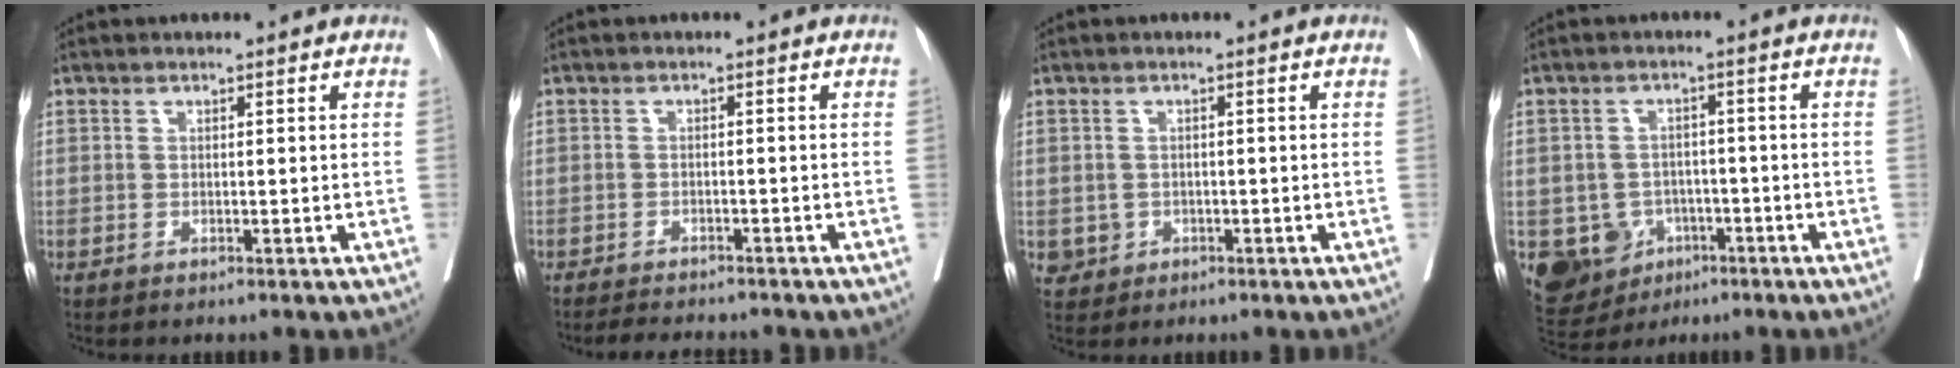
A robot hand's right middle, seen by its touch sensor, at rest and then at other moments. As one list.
[{"total": 6.4, "force": [-5.9, 1.3, 2.3], "torque": [-0.029, -0.005, -0.080]}, {"total": 2.5, "force": [-0.6, 2.3, 0.4], "torque": [0.001, 0.006, -0.003]}, {"total": 9.9, "force": [-3.8, 8.7, 2.8], "torque": [-0.065, 0.010, -0.048]}]